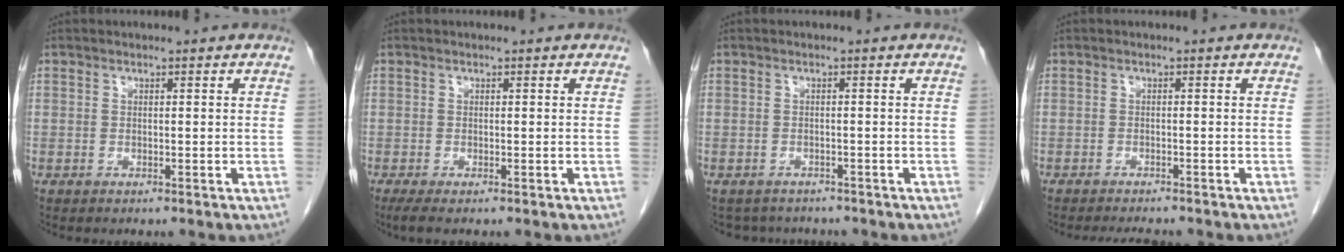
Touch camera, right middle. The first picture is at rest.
{"total": 1.8, "force": [-1.2, 0.2, 1.3], "torque": [-0.028, -0.008, -0.023]}
{"total": 4.5, "force": [-4.1, 1.8, 0.2], "torque": [0.001, 0.001, -0.053]}
{"total": 4.0, "force": [-3.7, 0.7, 1.4], "torque": [-0.016, -0.007, -0.051]}